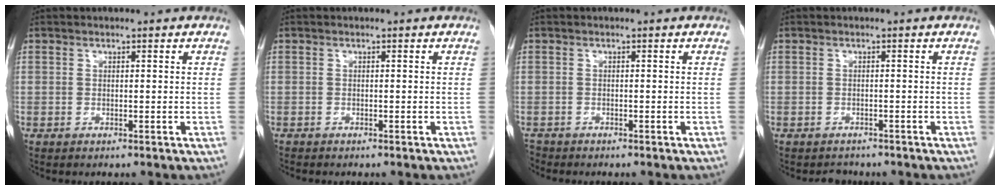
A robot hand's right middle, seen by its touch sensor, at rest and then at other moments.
{"total": 0.6, "force": [-0.6, 0.2, 0.1], "torque": [-0.006, 0.000, -0.011]}
{"total": 1.4, "force": [-1.3, 0.5, -0.1], "torque": [-0.003, -0.002, -0.022]}
{"total": 2.0, "force": [-1.7, 0.9, -0.1], "torque": [-0.003, -0.001, -0.026]}